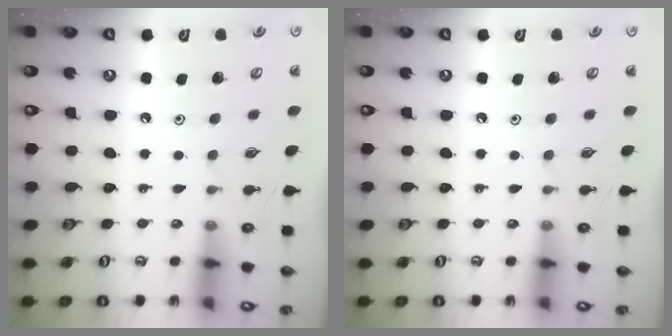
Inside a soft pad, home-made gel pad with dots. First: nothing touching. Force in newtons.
{"total": 0.0}